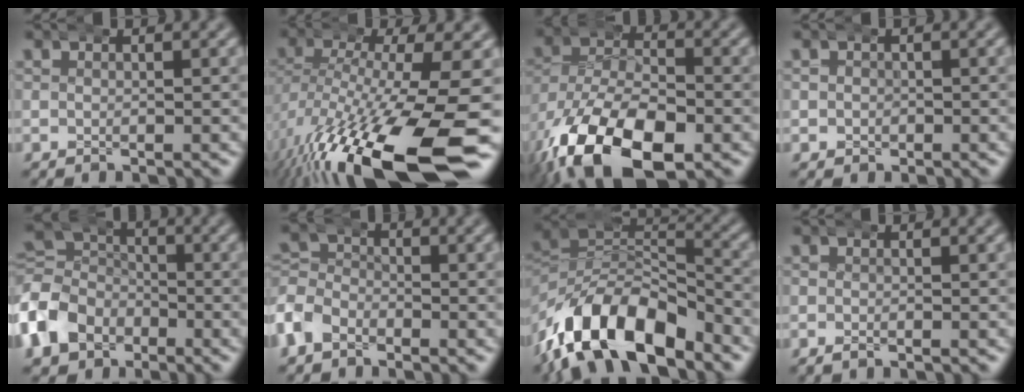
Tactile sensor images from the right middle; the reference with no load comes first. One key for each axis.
{"total": 12.2, "fx": -6.4, "fy": 4.3, "fz": 9.5, "tx": -0.173, "ty": -0.046, "tz": -0.071}
{"total": 11.2, "fx": -4.2, "fy": 7.0, "fz": 7.7, "tx": -0.154, "ty": -0.041, "tz": -0.051}
{"total": 0.8, "fx": -0.1, "fy": 0.8, "fz": -0.1, "tx": 0.003, "ty": 0.001, "tz": -0.002}
{"total": 7.3, "fx": -1.6, "fy": 6.6, "fz": 2.7, "tx": -0.065, "ty": -0.020, "tz": -0.028}
{"total": 4.6, "fx": -1.5, "fy": 4.1, "fz": 1.3, "tx": -0.036, "ty": -0.013, "tz": -0.028}
{"total": 11.1, "fx": -5.0, "fy": 6.9, "fz": 7.2, "tx": -0.130, "ty": -0.032, "tz": -0.074}
{"total": 0.7, "fx": -0.6, "fy": 0.2, "fz": 0.4, "tx": -0.005, "ty": 0.002, "tz": -0.011}